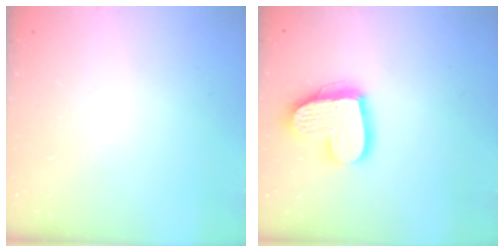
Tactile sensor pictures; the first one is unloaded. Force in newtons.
{"total": 16.9, "press": 16.8, "slide": 1.6}